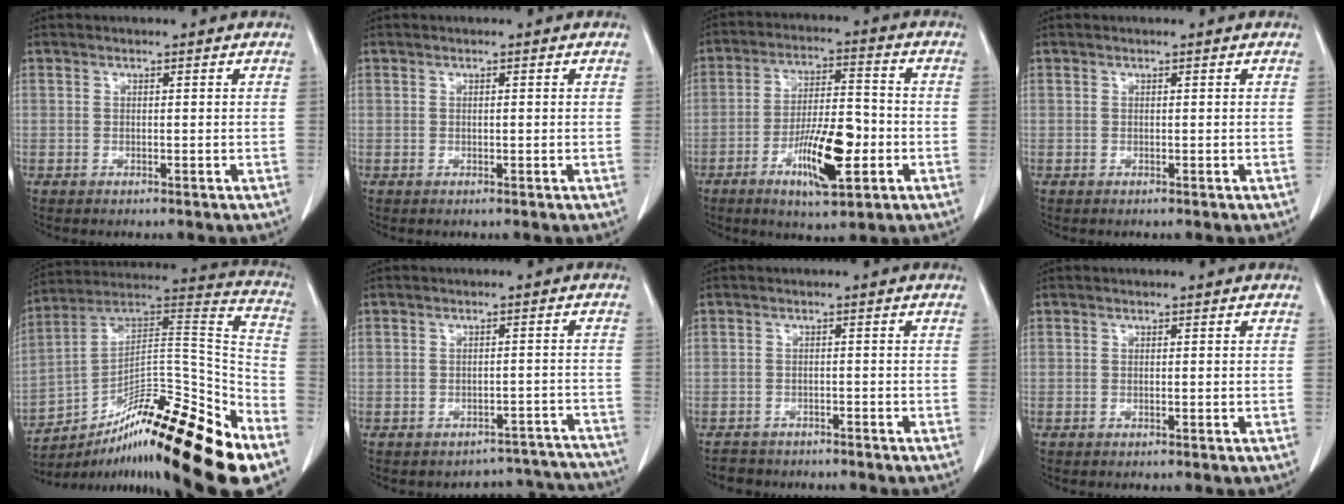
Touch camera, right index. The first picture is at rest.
{"total": 0.0}
{"total": 11.4, "force": [-4.1, 2.8, 10.3], "torque": [-0.188, -0.002, -0.067]}
{"total": 0.0}
{"total": 25.6, "force": [-16.1, 3.4, 19.7], "torque": [-0.234, 0.032, -0.261]}
{"total": 8.8, "force": [-8.2, 3.0, -1.5], "torque": [0.041, 0.053, -0.083]}
{"total": 3.9, "force": [-3.3, 2.0, -0.8], "torque": [0.012, 0.005, -0.058]}
{"total": 0.0}